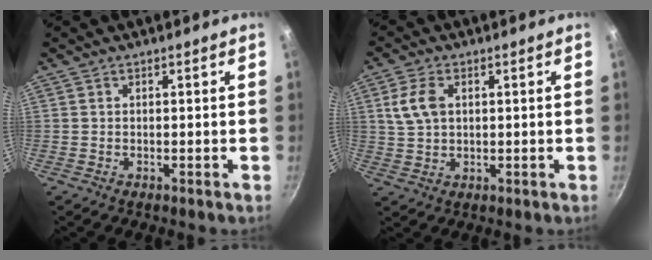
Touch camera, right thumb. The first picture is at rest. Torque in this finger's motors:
{"motor_torque": [-0.78, 0.63, 0.28, 0.24, 0.07]}